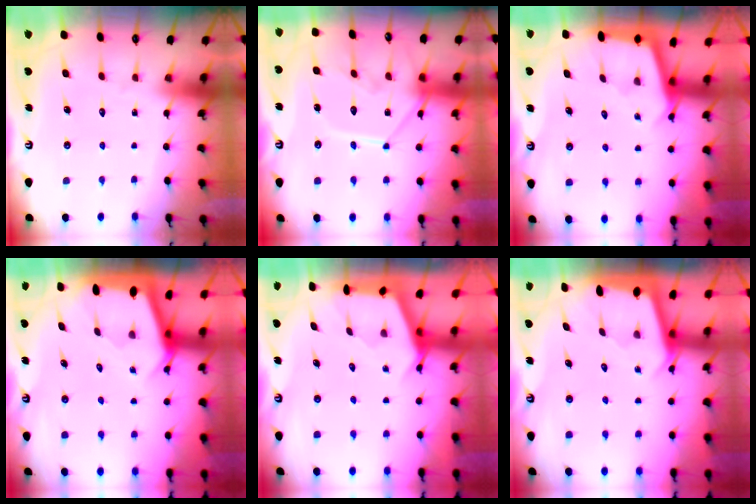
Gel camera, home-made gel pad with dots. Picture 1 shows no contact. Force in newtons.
{"total": 13.1, "press": 13.0, "slide": 0.8}
{"total": 2.7, "press": 2.7, "slide": 0.3}
{"total": 2.6, "press": 2.6, "slide": 0.2}
{"total": 2.7, "press": 2.7, "slide": 0.4}
{"total": 2.1, "press": 2.1, "slide": 0.2}